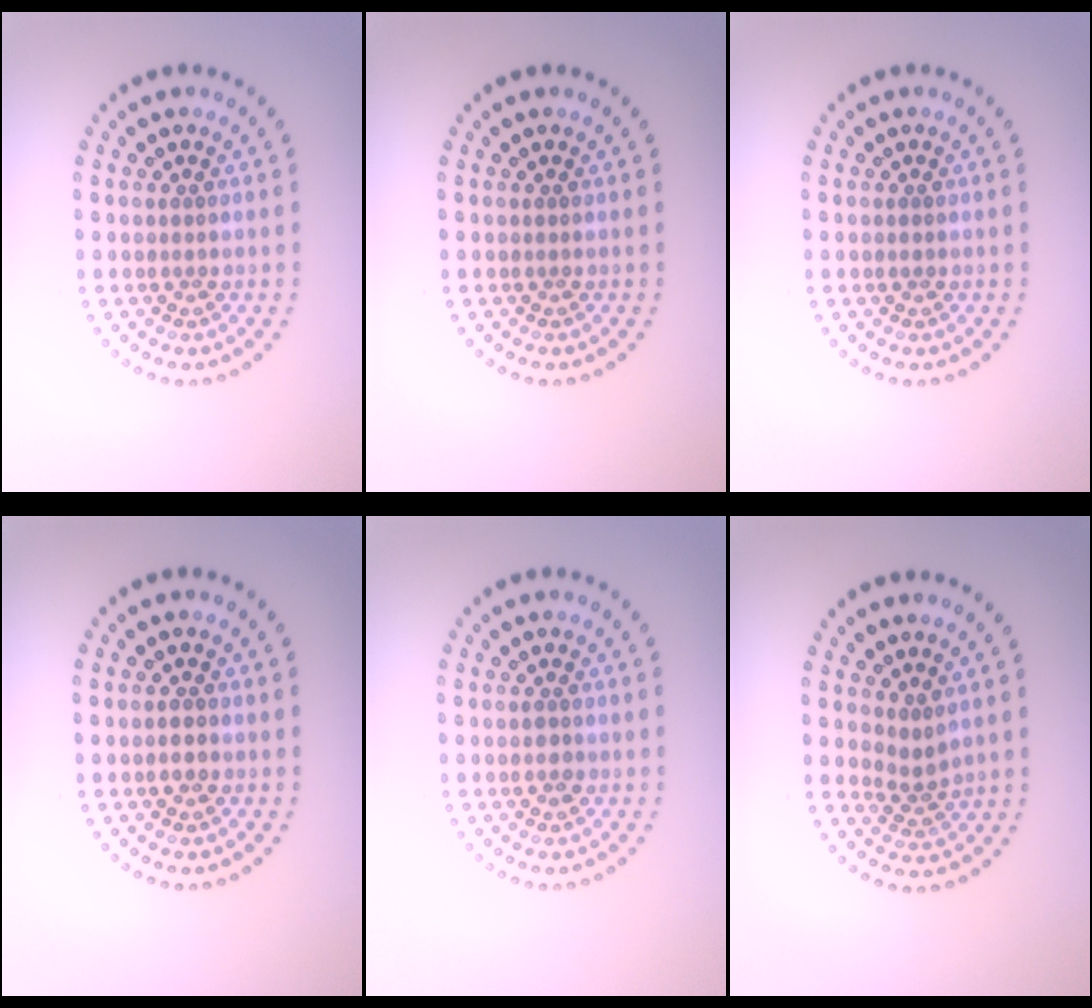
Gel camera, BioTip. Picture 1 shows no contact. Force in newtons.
{"total": 0.0}
{"total": 0.5, "press": 0.5, "slide": 0.0}
{"total": 1.0, "press": 0.9, "slide": 0.1}
{"total": 1.0, "press": 1.0, "slide": 0.1}
{"total": 1.8, "press": 1.2, "slide": 1.3}